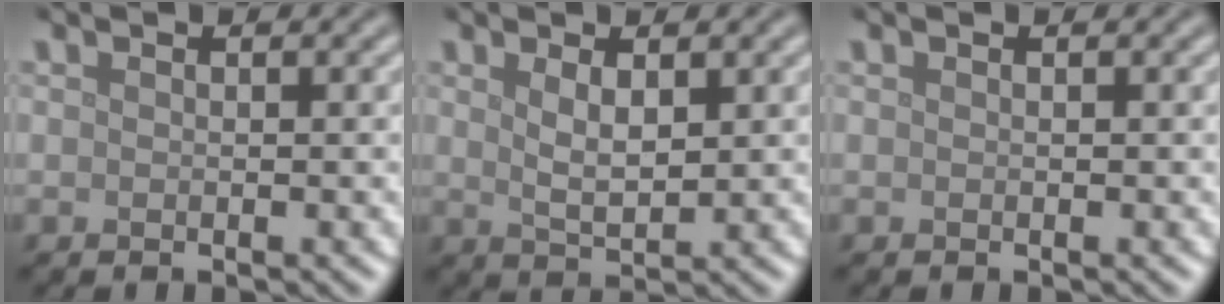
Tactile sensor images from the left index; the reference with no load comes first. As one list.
[{"total": 2.2, "force": [1.0, 0.8, 1.8], "torque": [-0.038, -0.004, 0.021]}, {"total": 0.0}]